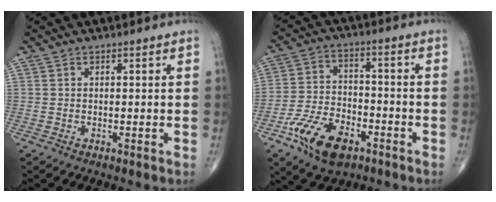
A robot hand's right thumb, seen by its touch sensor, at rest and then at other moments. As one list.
[{"total": 13.0, "force": [-6.9, 7.1, 8.4], "torque": [-0.143, 0.027, -0.126]}]